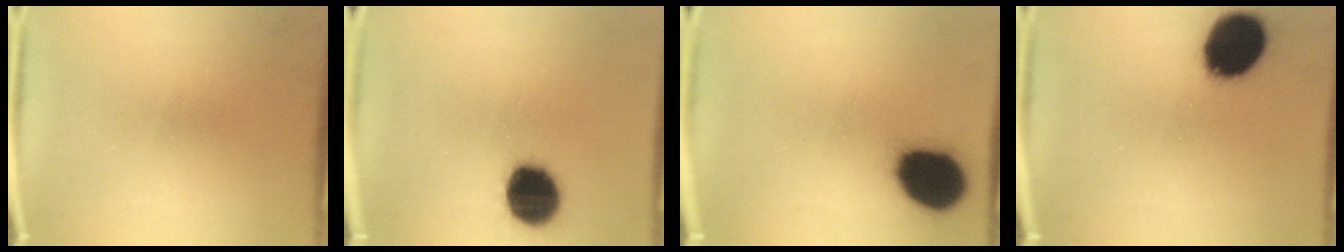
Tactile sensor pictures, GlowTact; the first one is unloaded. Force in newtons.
{"total": 15.2}
{"total": 19.4}
{"total": 19.1}